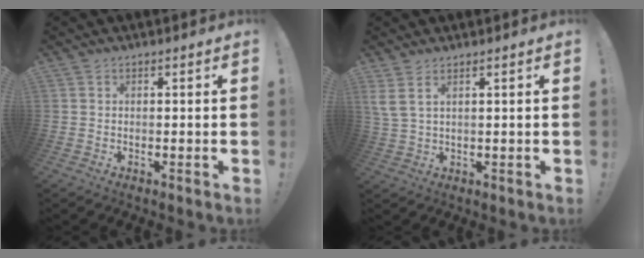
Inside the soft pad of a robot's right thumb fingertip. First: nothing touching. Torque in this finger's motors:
{"motor_torque": [-0.22, 0.45, 0.28, 0.67, 0.23]}